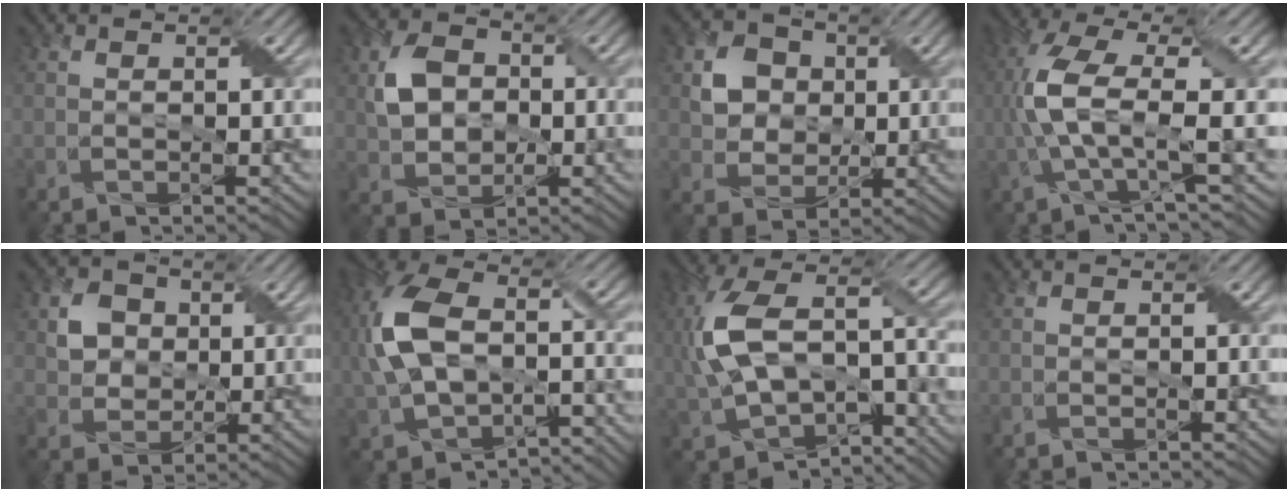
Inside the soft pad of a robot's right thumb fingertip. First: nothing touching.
{"total": 5.8, "force": [0.6, 4.6, 3.5], "torque": [-0.077, 0.004, 0.011]}
{"total": 5.4, "force": [1.3, 4.9, 1.7], "torque": [-0.049, 0.003, 0.014]}
{"total": 8.3, "force": [0.1, 2.3, 7.9], "torque": [-0.173, 0.014, -0.006]}
{"total": 4.1, "force": [1.1, 3.8, 1.1], "torque": [-0.030, 0.002, 0.016]}
{"total": 13.6, "force": [-1.5, 8.4, 10.6], "torque": [-0.244, -0.005, -0.029]}
{"total": 14.3, "force": [-1.9, 8.1, 11.7], "torque": [-0.251, -0.003, -0.036]}
{"total": 0.0}